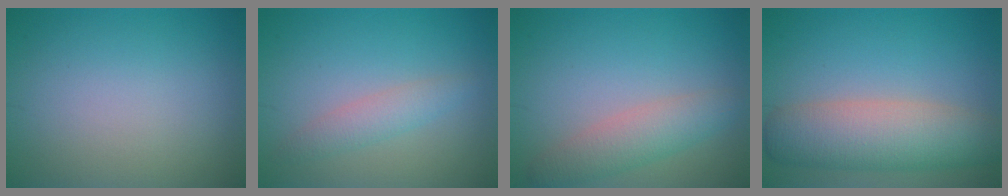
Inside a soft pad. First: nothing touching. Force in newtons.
{"total": 2.1, "press": 2.1, "slide": 0.1}
{"total": 3.5, "press": 3.5, "slide": 0.1}
{"total": 7.2, "press": 7.2, "slide": 0.6}